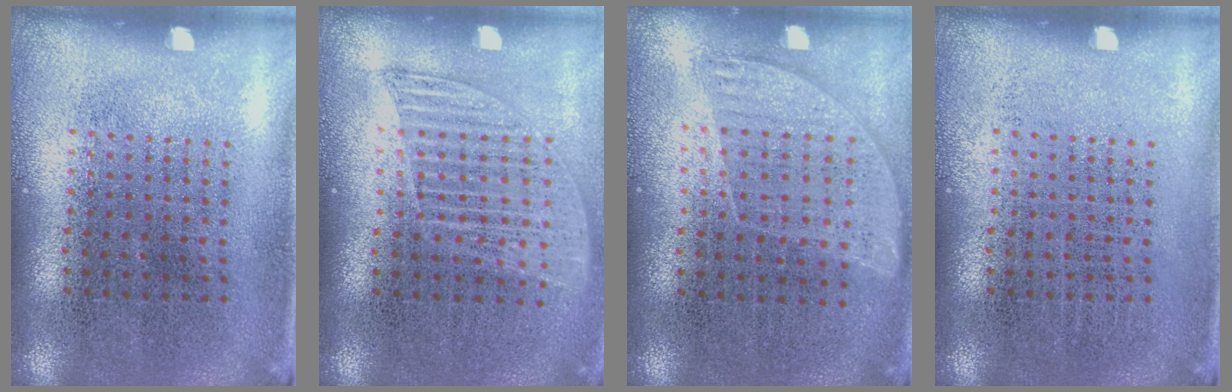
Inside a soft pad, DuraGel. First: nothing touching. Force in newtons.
{"total": 1.2, "press": 1.1, "slide": 0.5}
{"total": 0.9, "press": 0.8, "slide": 0.3}
{"total": 0.0}